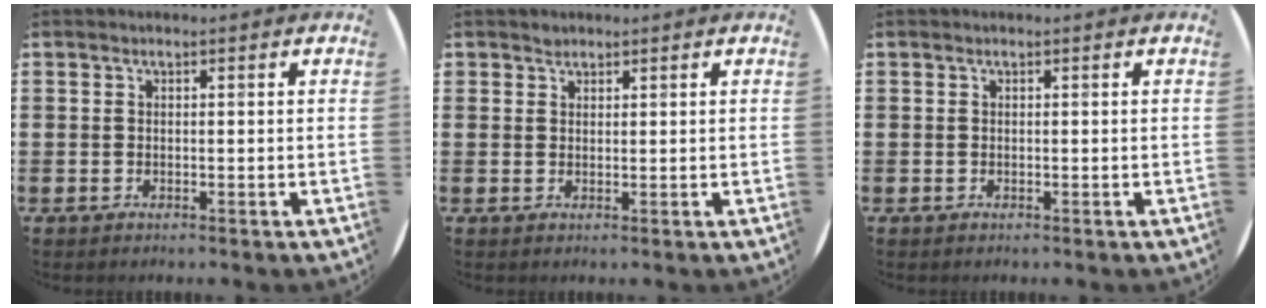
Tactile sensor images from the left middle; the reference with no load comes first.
{"total": 1.1, "force": [1.0, 0.5, 0.0], "torque": [0.007, -0.002, 0.018]}
{"total": 0.0}